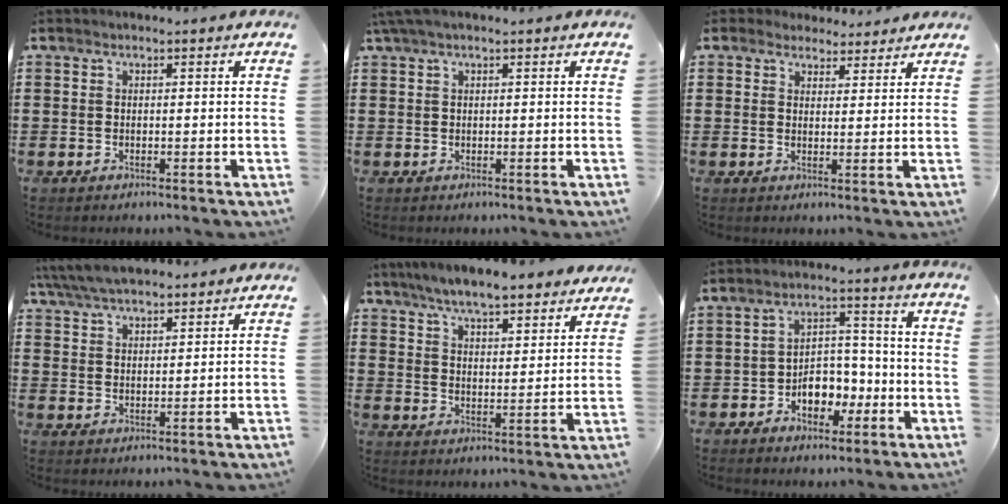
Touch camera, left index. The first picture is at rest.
{"total": 1.3, "force": [0.5, 0.1, 1.2], "torque": [-0.024, 0.001, 0.011]}
{"total": 3.3, "force": [2.9, 1.4, 0.2], "torque": [-0.016, 0.001, 0.057]}
{"total": 5.5, "force": [5.1, 1.0, 1.9], "torque": [-0.053, -0.009, 0.093]}
{"total": 6.3, "force": [6.0, 0.4, 1.9], "torque": [-0.061, -0.027, 0.107]}
{"total": 6.1, "force": [-2.6, 4.4, 3.3], "torque": [-0.047, 0.011, -0.051]}